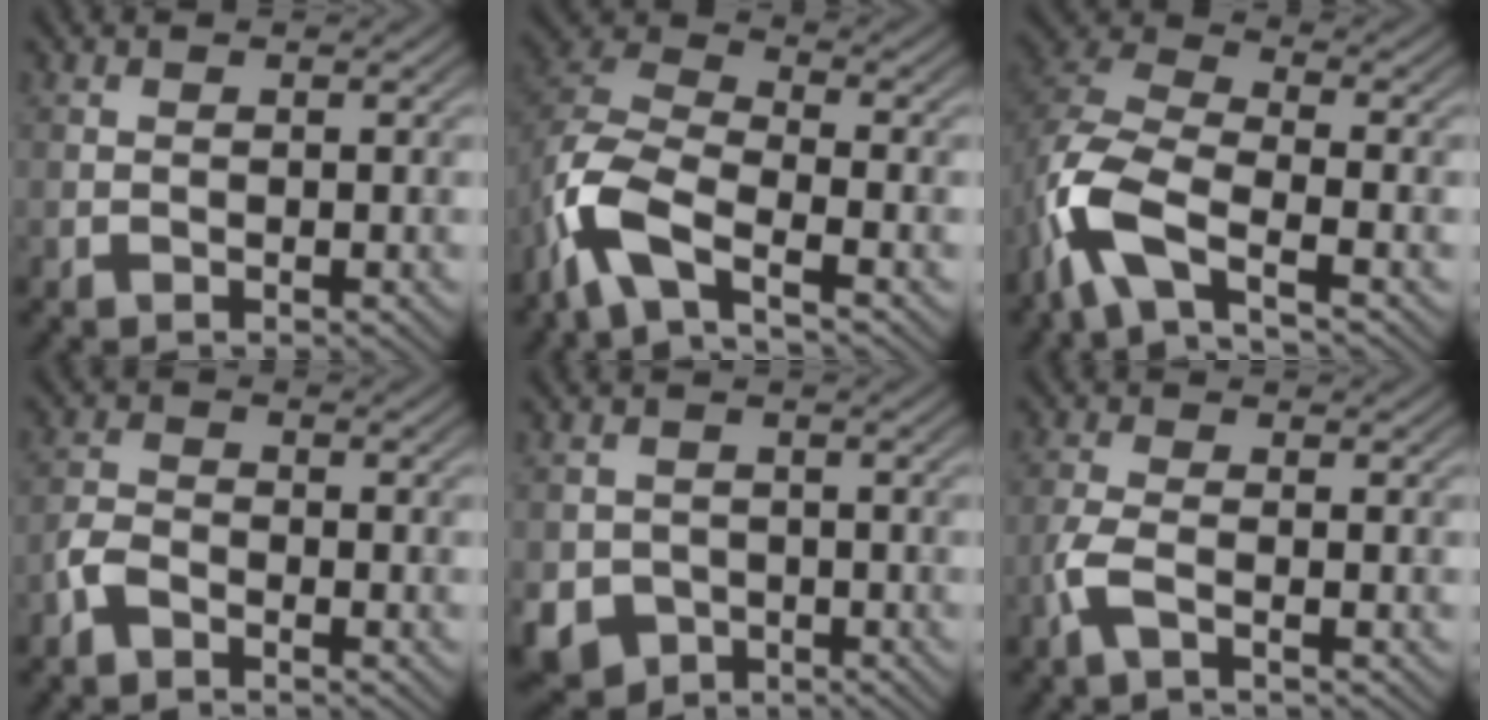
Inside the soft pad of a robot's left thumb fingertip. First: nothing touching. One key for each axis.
{"total": 8.3, "fx": -4.4, "fy": 3.4, "fz": 6.1, "tx": -0.141, "ty": 0.002, "tz": -0.110}
{"total": 9.0, "fx": -4.3, "fy": 3.8, "fz": 6.9, "tx": -0.162, "ty": 0.000, "tz": -0.108}
{"total": 2.7, "fx": -2.0, "fy": 1.3, "fz": 1.4, "tx": -0.033, "ty": 0.002, "tz": -0.051}
{"total": 5.9, "fx": -2.5, "fy": 5.0, "fz": 2.0, "tx": -0.043, "ty": -0.019, "tz": -0.049}
{"total": 3.1, "fx": -1.6, "fy": 0.7, "fz": 2.6, "tx": -0.066, "ty": 0.000, "tz": -0.045}